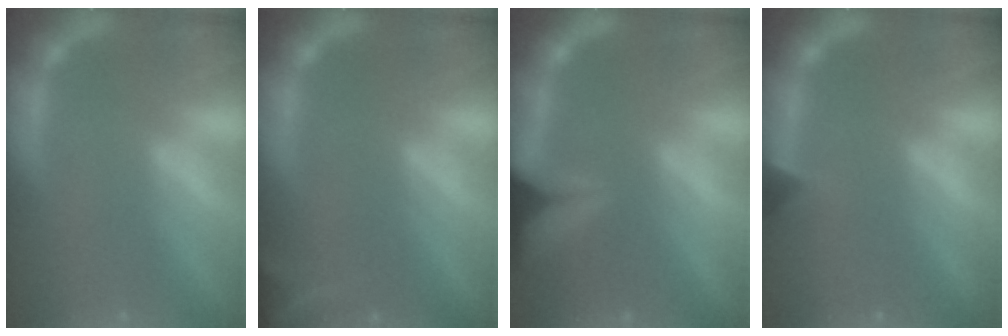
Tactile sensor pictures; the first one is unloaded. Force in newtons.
{"total": 6.0}
{"total": 8.9}
{"total": 1.4}